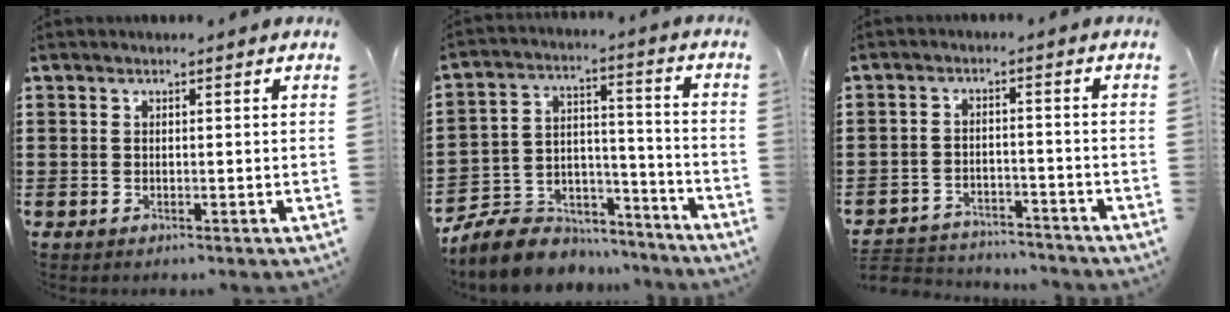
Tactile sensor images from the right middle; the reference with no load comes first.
{"total": 8.3, "force": [-7.6, 3.3, 1.2], "torque": [-0.039, 0.016, -0.150]}
{"total": 3.6, "force": [-3.6, 0.6, -0.1], "torque": [-0.006, 0.003, -0.078]}